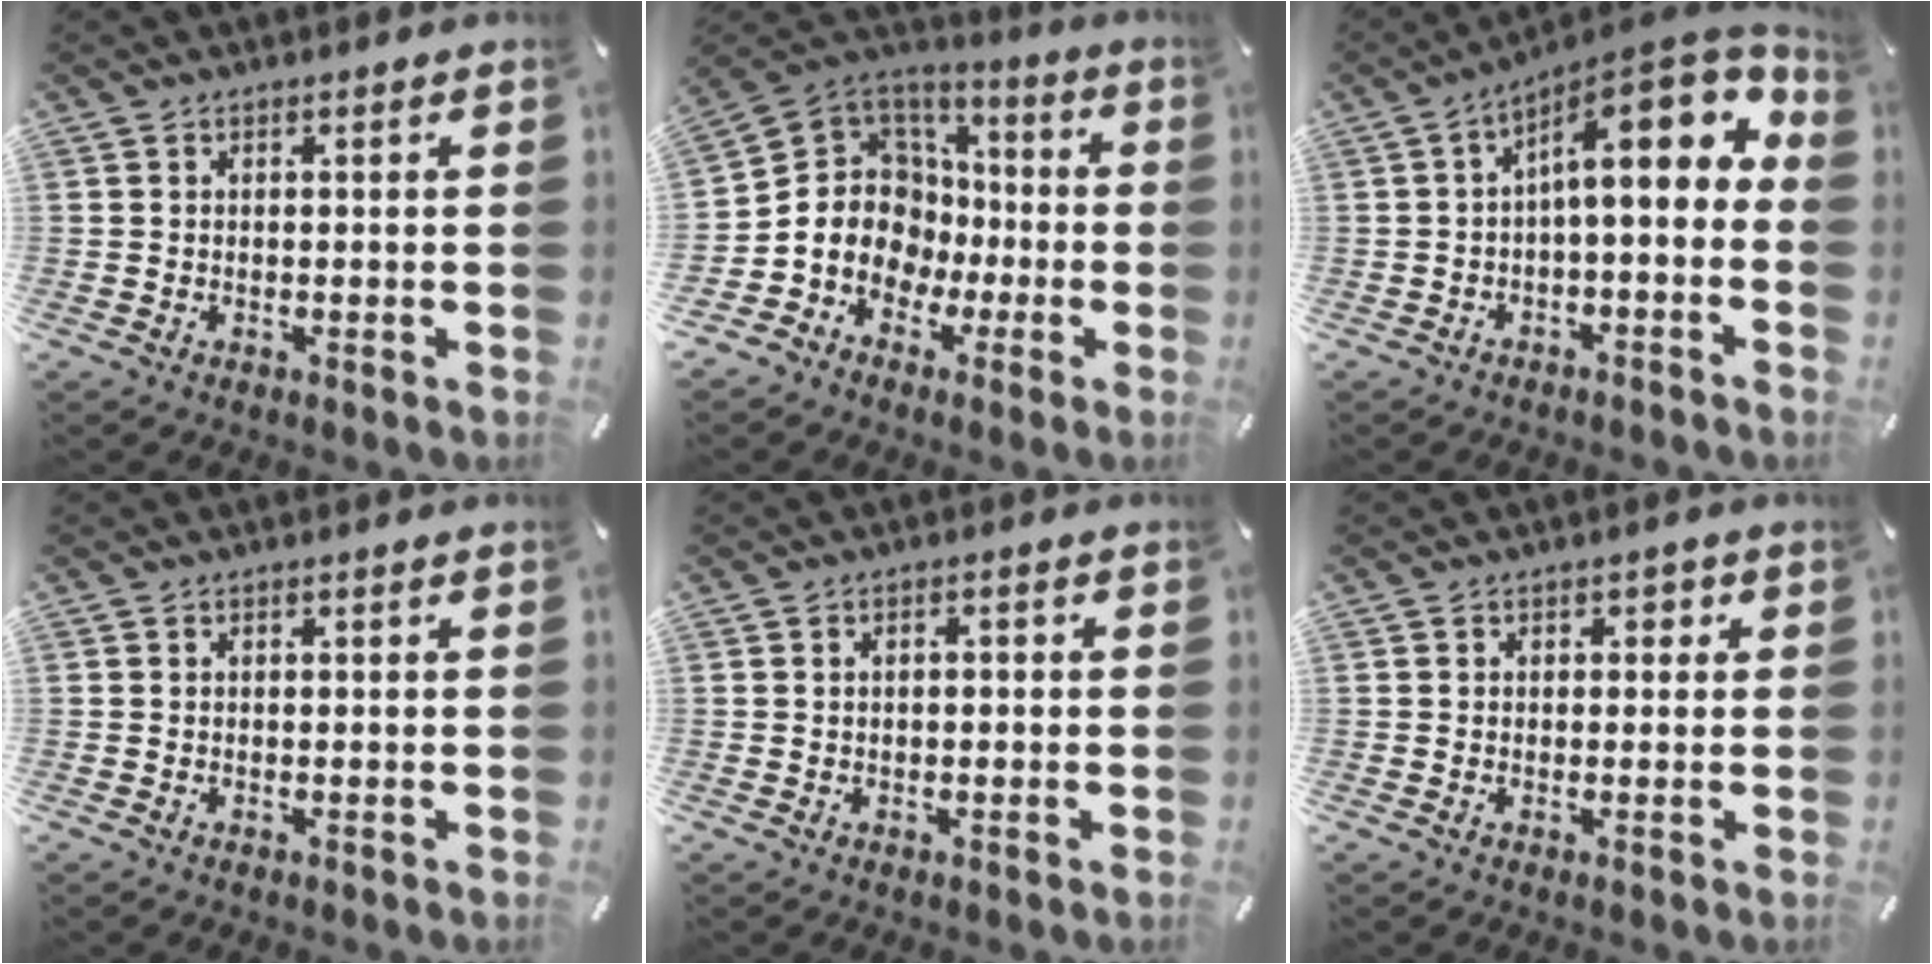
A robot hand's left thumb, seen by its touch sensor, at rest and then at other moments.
{"total": 12.2, "force": [-3.3, 11.3, 3.3], "torque": [-0.087, -0.008, -0.057]}
{"total": 13.7, "force": [4.6, 5.0, 11.9], "torque": [-0.169, -0.037, 0.071]}
{"total": 0.0}
{"total": 1.2, "force": [-0.2, 0.8, 0.9], "torque": [-0.018, 0.005, -0.007]}
{"total": 1.4, "force": [0.0, 1.2, 0.6], "torque": [-0.004, 0.006, -0.005]}